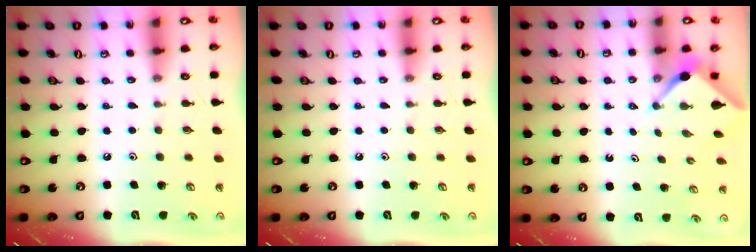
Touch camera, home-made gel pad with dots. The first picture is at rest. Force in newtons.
{"total": 0.0}
{"total": 2.5, "press": 2.5, "slide": 0.3}